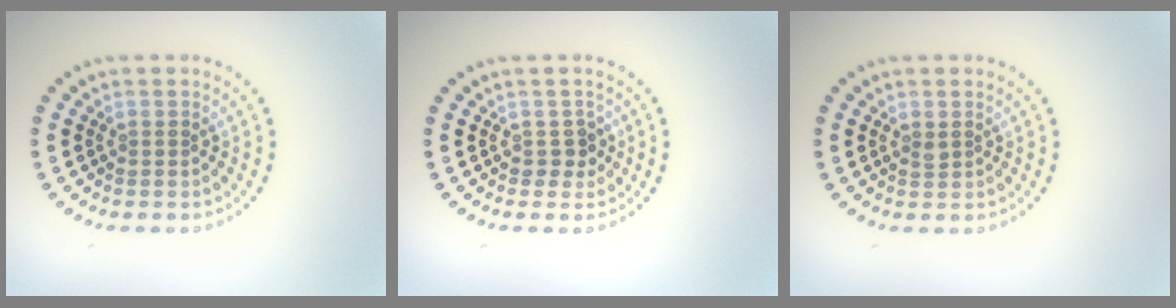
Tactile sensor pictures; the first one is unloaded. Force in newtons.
{"total": 1.4, "press": 1.2, "slide": 0.7}
{"total": 0.6, "press": 0.5, "slide": 0.3}